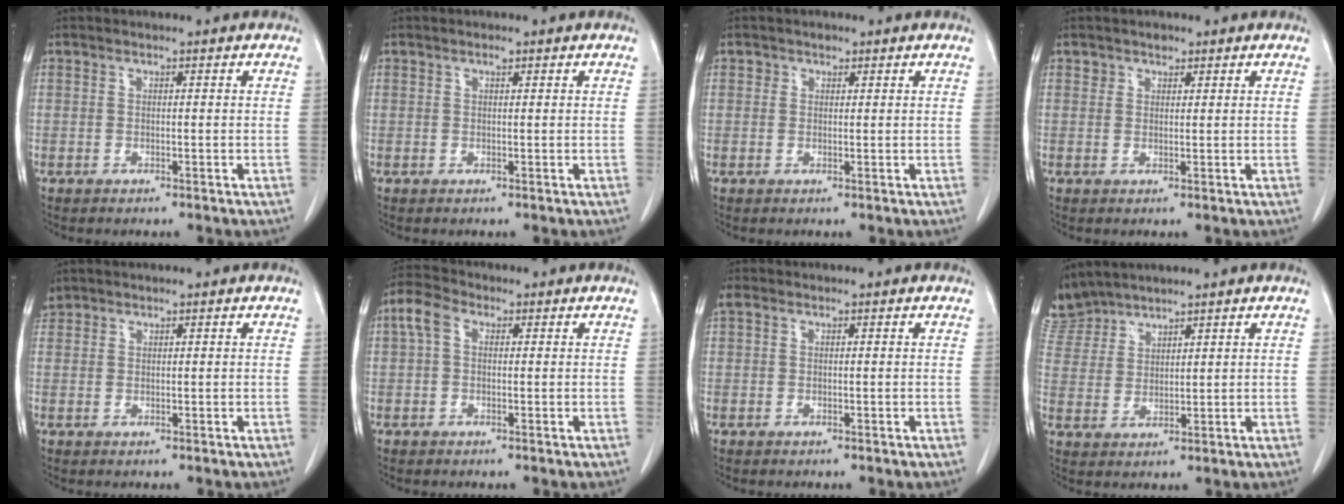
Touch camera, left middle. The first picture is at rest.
{"total": 0.6, "force": [0.4, 0.2, 0.4], "torque": [-0.011, -0.002, 0.006]}
{"total": 1.0, "force": [0.6, 0.8, 0.2], "torque": [0.004, -0.002, 0.006]}
{"total": 1.4, "force": [1.0, 1.0, 0.2], "torque": [0.002, -0.003, 0.013]}
{"total": 1.9, "force": [1.5, 1.1, 0.0], "torque": [0.000, 0.014, 0.031]}
{"total": 3.8, "force": [0.9, 2.4, 2.8], "torque": [-0.066, 0.025, 0.017]}
{"total": 1.0, "force": [0.6, 0.6, 0.4], "torque": [-0.015, 0.019, 0.012]}
{"total": 5.5, "force": [5.4, 0.9, -0.5], "torque": [0.000, 0.008, 0.123]}